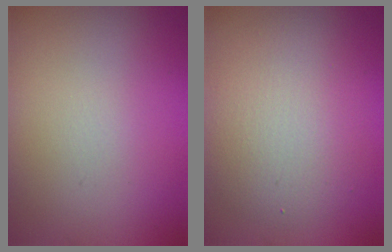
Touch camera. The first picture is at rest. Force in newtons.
{"total": 5.0, "press": 5.0, "slide": 0.2}